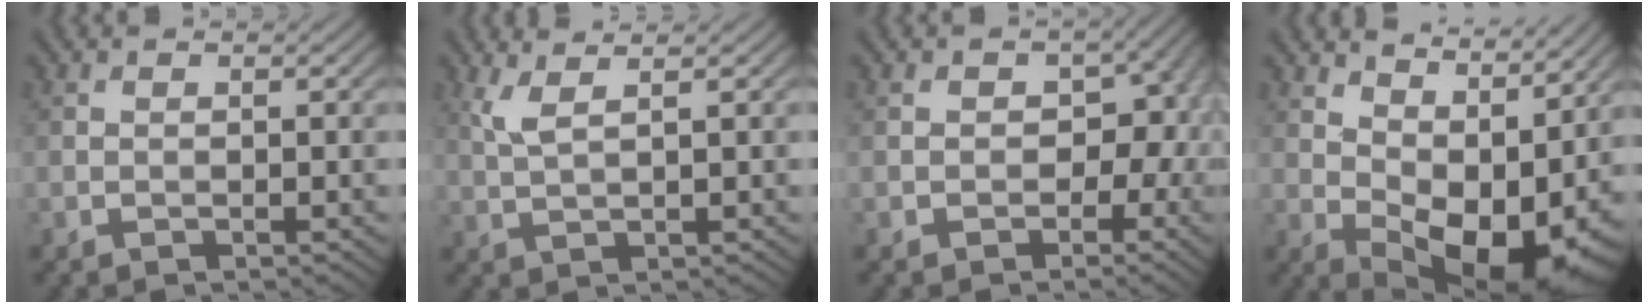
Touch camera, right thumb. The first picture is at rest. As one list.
[{"total": 2.8, "force": [1.6, 0.5, 2.2], "torque": [-0.052, 0.006, 0.037]}, {"total": 5.6, "force": [-0.7, 4.4, 3.3], "torque": [-0.037, -0.004, -0.010]}, {"total": 13.7, "force": [4.2, 7.7, 10.6], "torque": [-0.156, -0.007, 0.087]}]